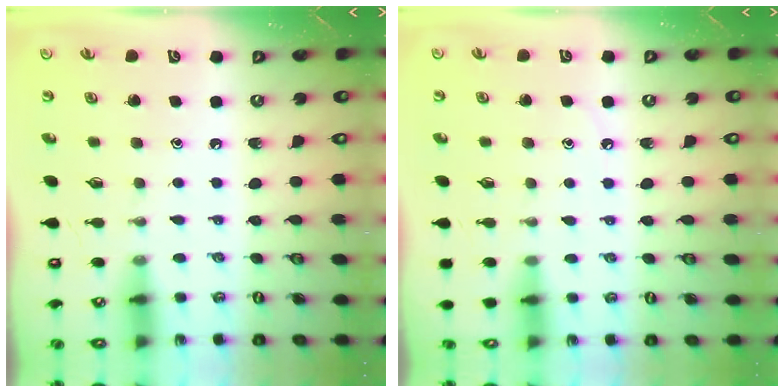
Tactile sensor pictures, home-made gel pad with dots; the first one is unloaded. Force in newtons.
{"total": 3.8, "press": 3.7, "slide": 0.5}